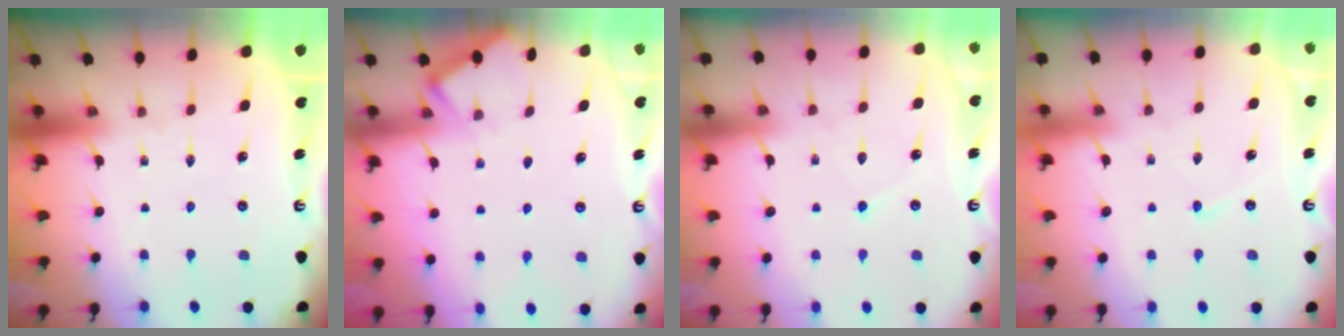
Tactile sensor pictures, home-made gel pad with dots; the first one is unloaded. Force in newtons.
{"total": 2.1, "press": 2.1, "slide": 0.3}
{"total": 4.0, "press": 4.0, "slide": 0.1}
{"total": 3.3, "press": 3.3, "slide": 0.4}